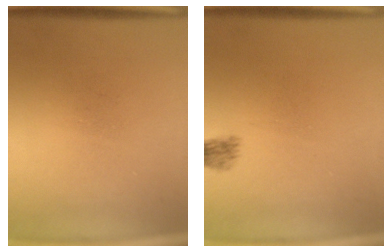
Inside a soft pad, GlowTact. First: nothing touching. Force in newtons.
{"total": 1.8}